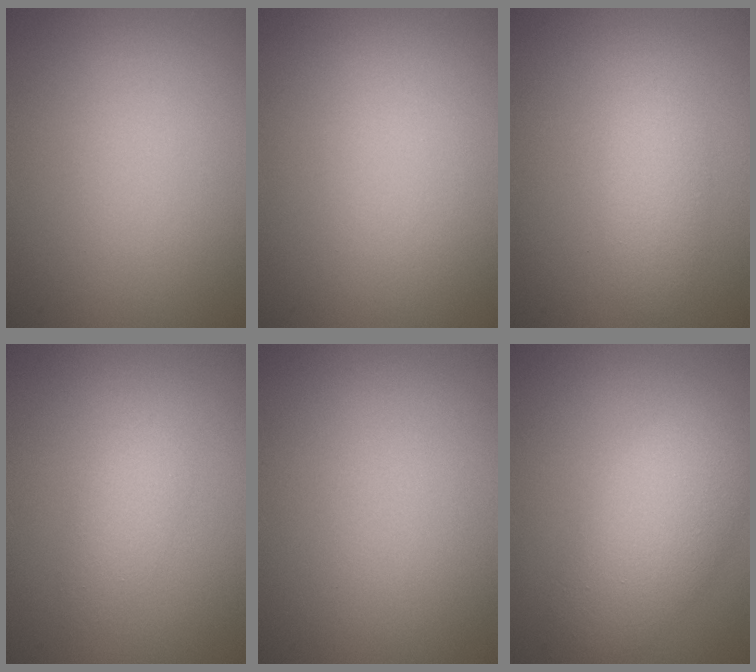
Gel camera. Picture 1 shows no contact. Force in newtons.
{"total": 0.0}
{"total": 2.4, "press": 2.4, "slide": 0.1}
{"total": 1.8, "press": 1.8, "slide": 0.0}
{"total": 0.0}
{"total": 5.1, "press": 5.1, "slide": 0.1}